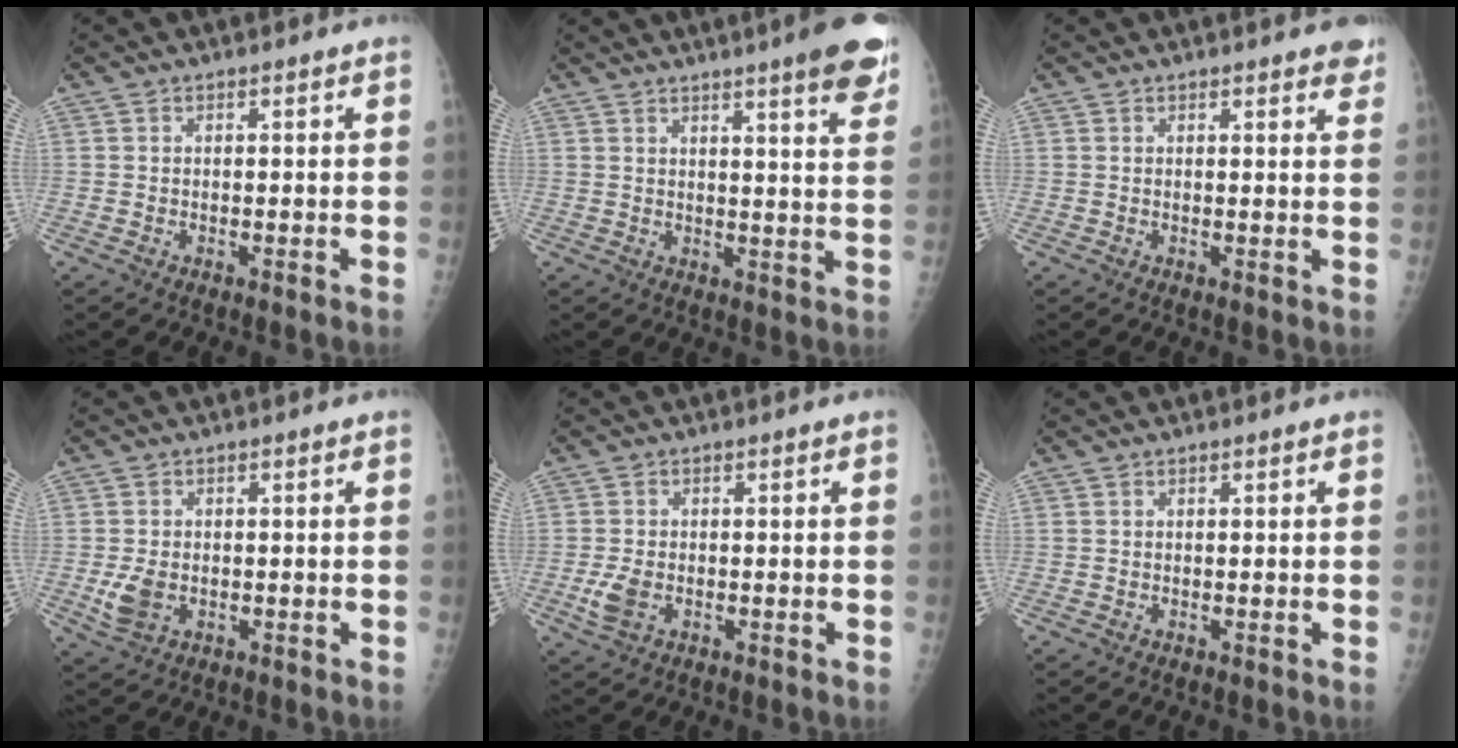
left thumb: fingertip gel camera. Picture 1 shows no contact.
{"total": 10.1, "force": [6.9, 0.9, 7.4], "torque": [-0.078, -0.029, 0.076]}
{"total": 3.6, "force": [2.8, 1.0, 2.1], "torque": [-0.008, -0.005, 0.025]}
{"total": 4.6, "force": [-1.1, 3.2, 3.1], "torque": [-0.060, 0.000, -0.014]}
{"total": 4.0, "force": [-1.2, 2.6, 2.8], "torque": [-0.062, 0.002, -0.019]}
{"total": 0.0}